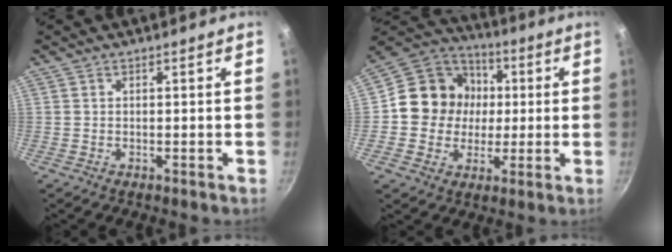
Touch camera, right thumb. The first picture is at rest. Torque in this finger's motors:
{"motor_torque": [1.14, 2.08, 0.52, -0.42, 0.08]}